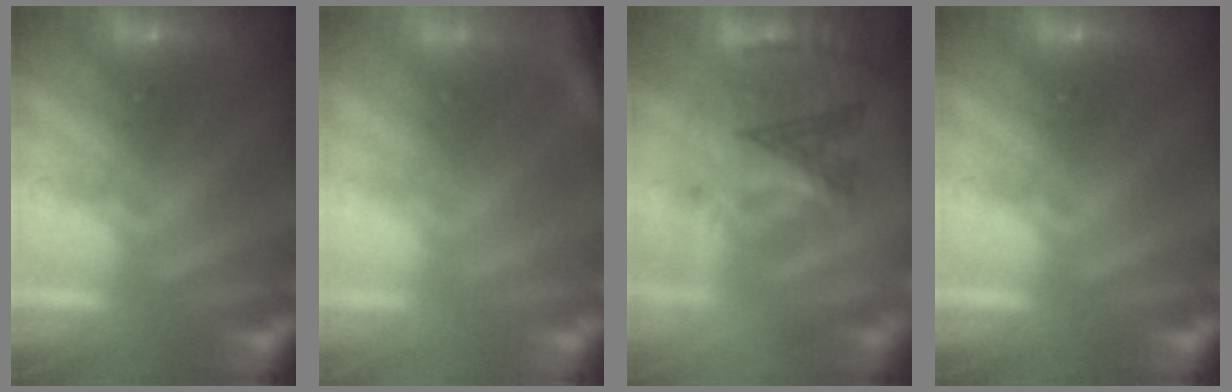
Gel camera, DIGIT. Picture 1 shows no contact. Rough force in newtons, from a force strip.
{"total": 3.8}
{"total": 2.9}
{"total": 0.0}